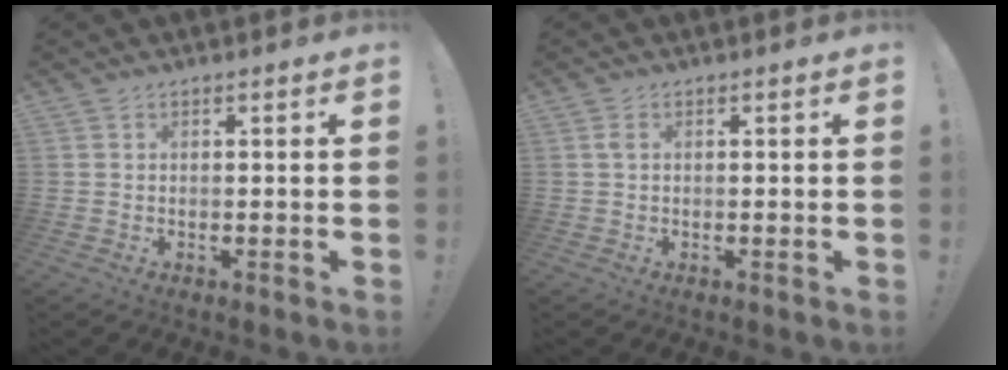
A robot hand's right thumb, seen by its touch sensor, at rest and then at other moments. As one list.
[{"total": 0.9, "force": [0.2, 0.4, 0.8], "torque": [-0.013, 0.001, 0.002]}]